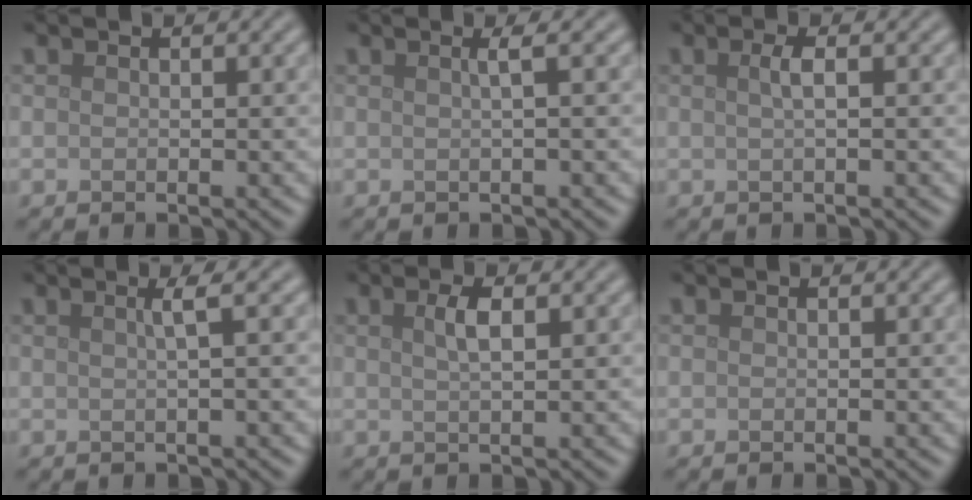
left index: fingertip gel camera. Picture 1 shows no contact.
{"total": 1.7, "force": [0.3, 0.5, 1.6], "torque": [-0.020, 0.007, -0.003]}
{"total": 1.6, "force": [0.3, 0.4, 1.5], "torque": [-0.026, 0.006, 0.002]}
{"total": 1.9, "force": [0.5, 0.4, 1.8], "torque": [-0.026, 0.008, 0.003]}
{"total": 2.1, "force": [0.8, 0.6, 1.8], "torque": [-0.030, 0.005, 0.011]}
{"total": 0.0}